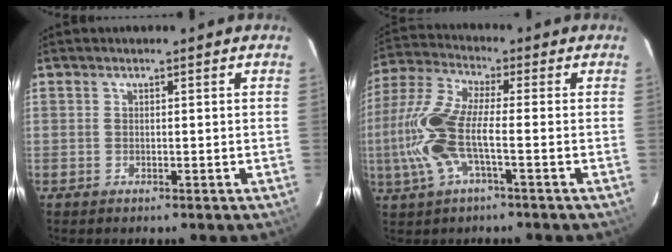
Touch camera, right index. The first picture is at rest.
{"total": 13.1, "force": [-2.9, 3.5, 12.3], "torque": [-0.272, -0.002, -0.062]}